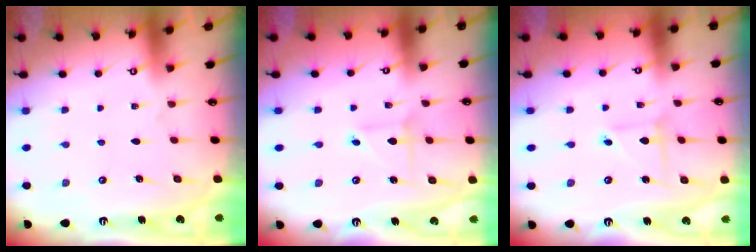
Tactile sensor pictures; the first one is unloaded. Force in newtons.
{"total": 2.8, "press": 2.8, "slide": 0.3}
{"total": 2.5, "press": 2.5, "slide": 0.2}